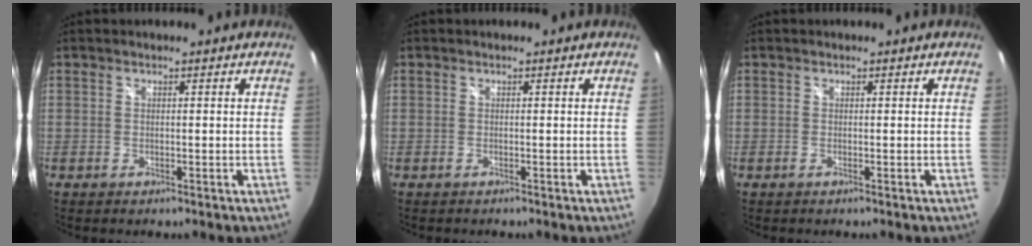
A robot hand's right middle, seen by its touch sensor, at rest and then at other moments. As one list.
[{"total": 0.0}, {"total": 0.0}]